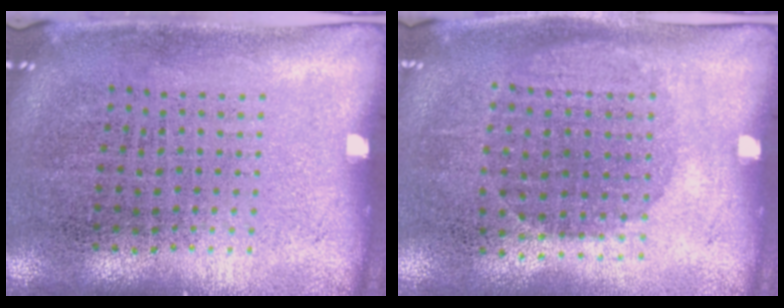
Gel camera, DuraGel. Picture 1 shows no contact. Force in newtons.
{"total": 1.0, "press": 0.9, "slide": 0.4}